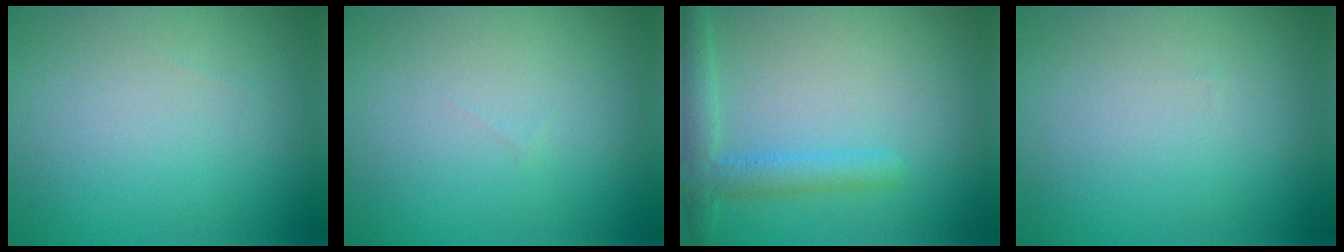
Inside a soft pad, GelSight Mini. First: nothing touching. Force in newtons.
{"total": 0.0}
{"total": 2.8, "press": 2.8, "slide": 0.2}
{"total": 0.0}